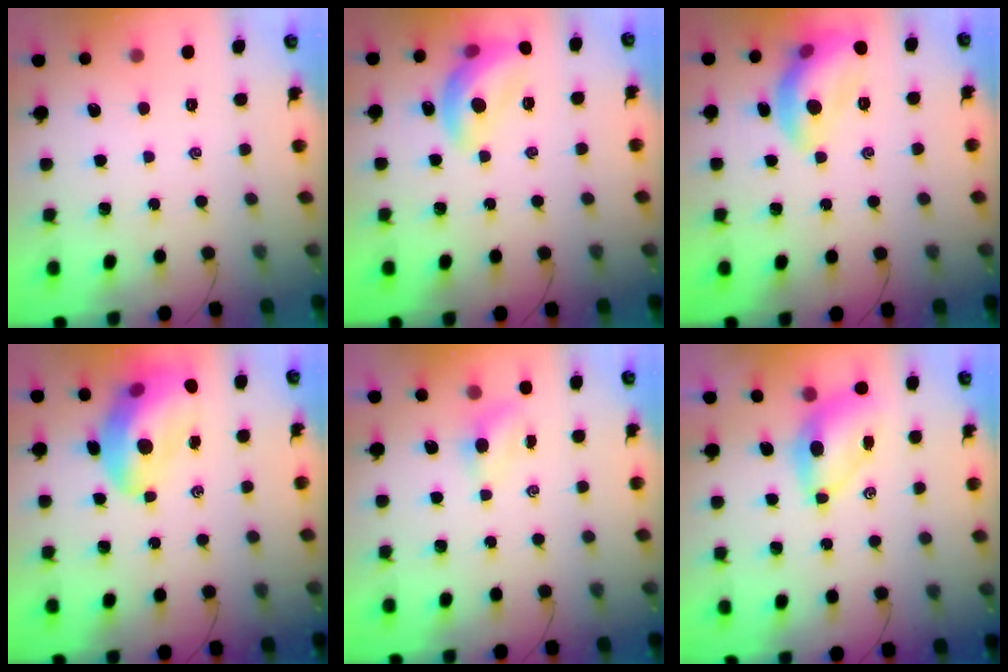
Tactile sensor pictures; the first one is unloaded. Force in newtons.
{"total": 13.5, "press": 13.4, "slide": 1.8}
{"total": 12.7, "press": 12.7, "slide": 1.0}
{"total": 14.2, "press": 13.7, "slide": 3.6}
{"total": 3.6, "press": 3.5, "slide": 1.0}
{"total": 6.8, "press": 6.7, "slide": 1.2}